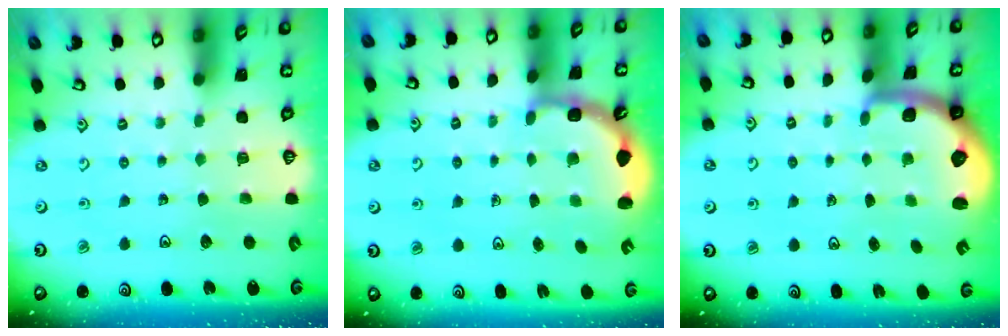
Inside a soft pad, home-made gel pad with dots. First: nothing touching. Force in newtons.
{"total": 3.1, "press": 2.5, "slide": 1.9}
{"total": 1.7, "press": 1.6, "slide": 0.4}